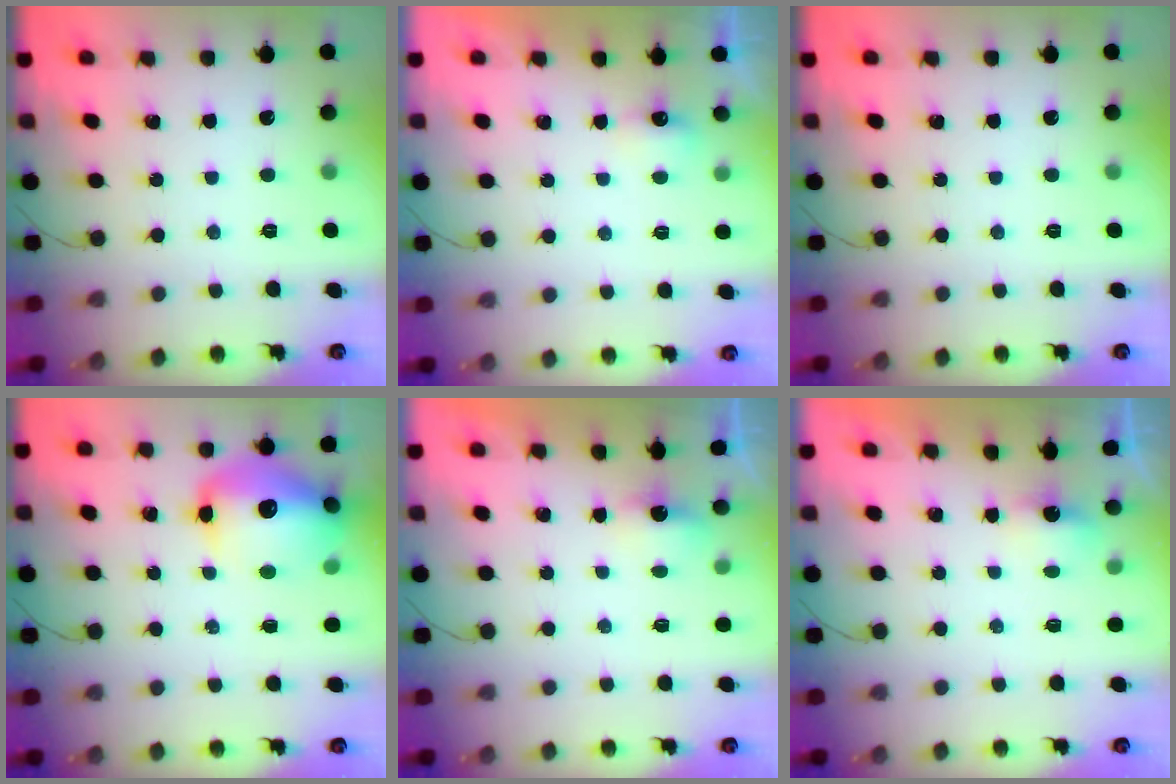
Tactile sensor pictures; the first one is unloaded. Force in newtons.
{"total": 3.4, "press": 3.3, "slide": 0.8}
{"total": 0.0}
{"total": 15.6, "press": 15.0, "slide": 4.2}
{"total": 2.0, "press": 1.8, "slide": 0.8}
{"total": 2.7, "press": 2.7, "slide": 0.7}